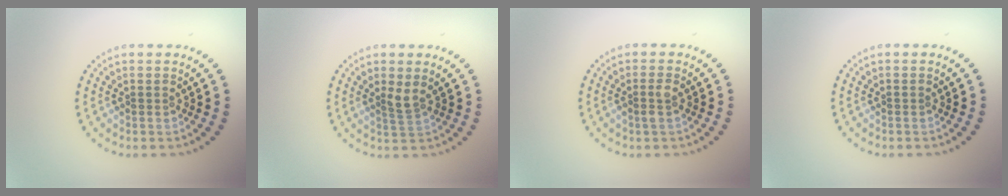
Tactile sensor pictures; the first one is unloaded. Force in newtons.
{"total": 1.3, "press": 1.0, "slide": 0.8}
{"total": 1.1, "press": 1.0, "slide": 0.3}
{"total": 0.0}